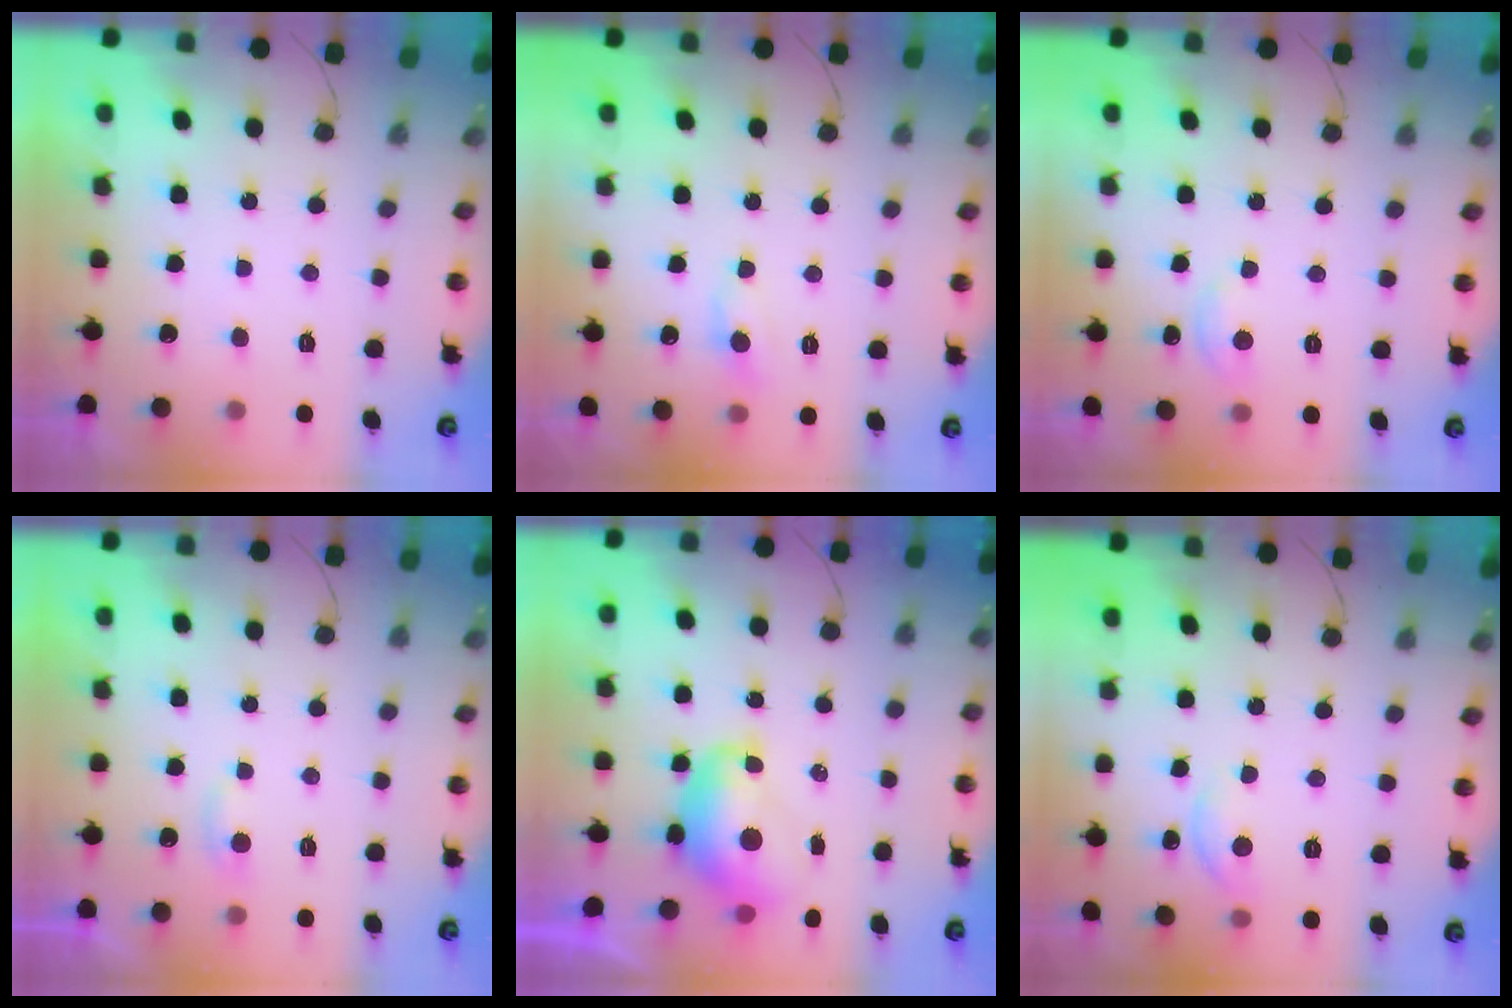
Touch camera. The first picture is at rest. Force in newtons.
{"total": 5.6, "press": 5.6, "slide": 0.6}
{"total": 4.0, "press": 4.0, "slide": 0.5}
{"total": 2.8, "press": 2.8, "slide": 0.4}
{"total": 8.5, "press": 8.4, "slide": 0.9}
{"total": 5.3, "press": 5.3, "slide": 0.7}